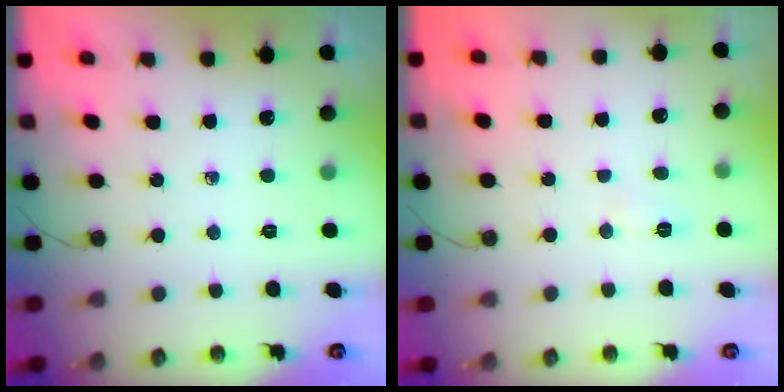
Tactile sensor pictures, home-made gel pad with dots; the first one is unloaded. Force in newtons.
{"total": 3.8, "press": 3.8, "slide": 0.5}